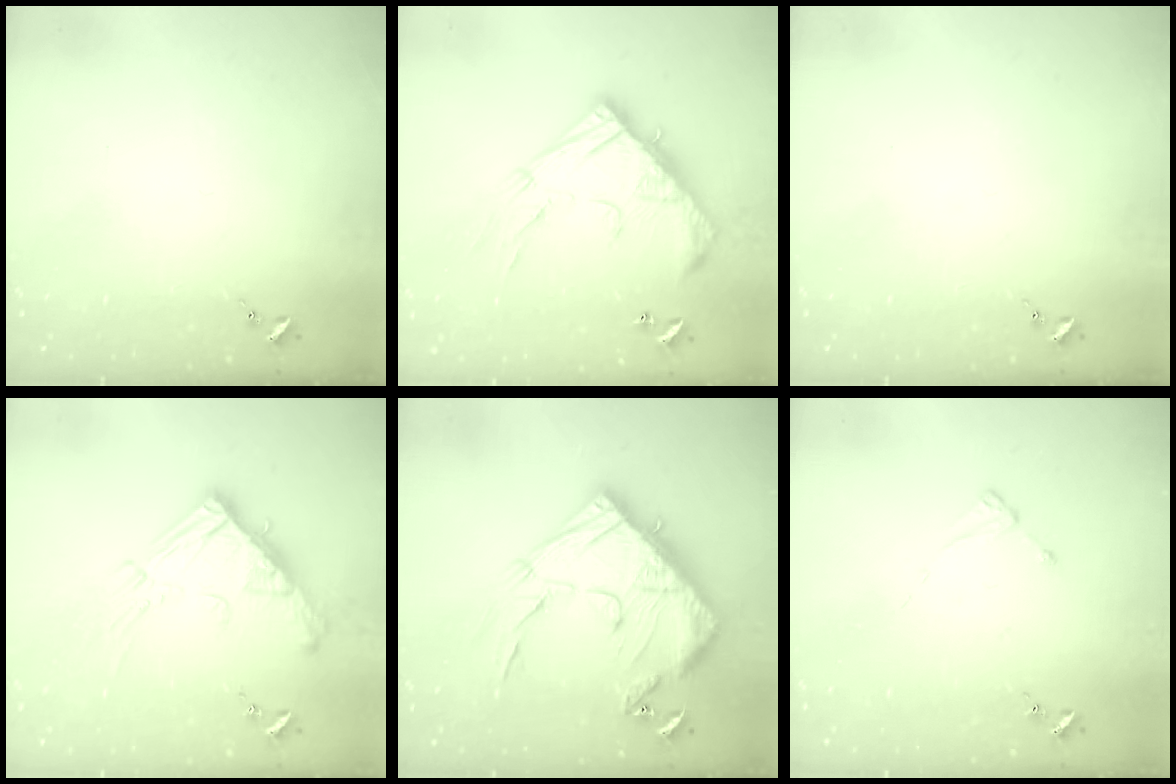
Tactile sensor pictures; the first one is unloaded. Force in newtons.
{"total": 20.3, "press": 20.3, "slide": 1.7}
{"total": 0.0}
{"total": 16.4, "press": 16.4, "slide": 1.8}
{"total": 30.1, "press": 30.0, "slide": 2.9}
{"total": 2.0, "press": 2.0, "slide": 0.3}